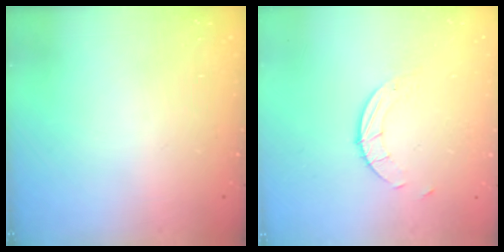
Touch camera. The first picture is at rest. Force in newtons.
{"total": 2.7, "press": 2.7, "slide": 0.3}